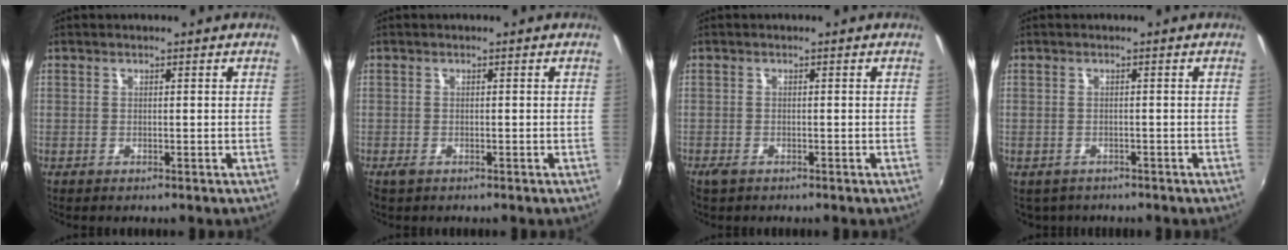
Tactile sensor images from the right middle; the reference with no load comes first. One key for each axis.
{"total": 1.4, "fx": -0.9, "fy": 0.6, "fz": 0.7, "tx": -0.016, "ty": -0.005, "tz": -0.018}
{"total": 1.8, "fx": -1.4, "fy": 0.8, "fz": 0.9, "tx": -0.020, "ty": -0.006, "tz": -0.027}
{"total": 2.8, "fx": -2.1, "fy": 1.7, "fz": 0.9, "tx": -0.022, "ty": -0.010, "tz": -0.026}